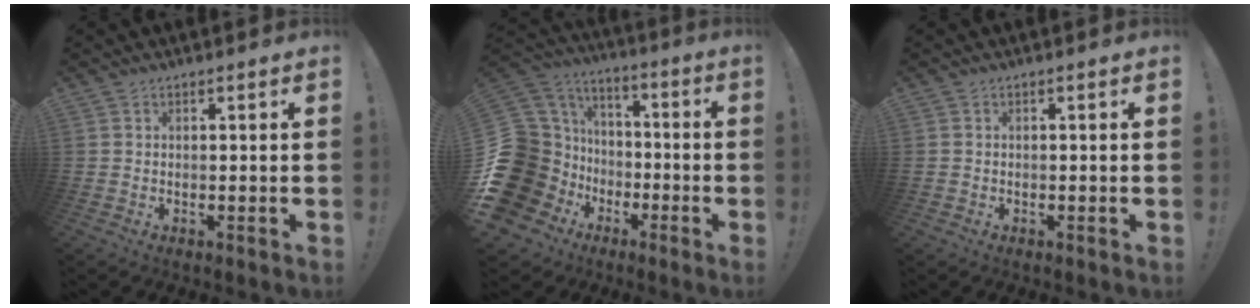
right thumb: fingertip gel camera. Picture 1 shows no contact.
{"total": 25.9, "force": [-5.1, 20.5, 15.0], "torque": [-0.287, 0.008, -0.013]}
{"total": 0.5, "force": [-0.4, 0.1, 0.3], "torque": [-0.004, 0.001, -0.007]}